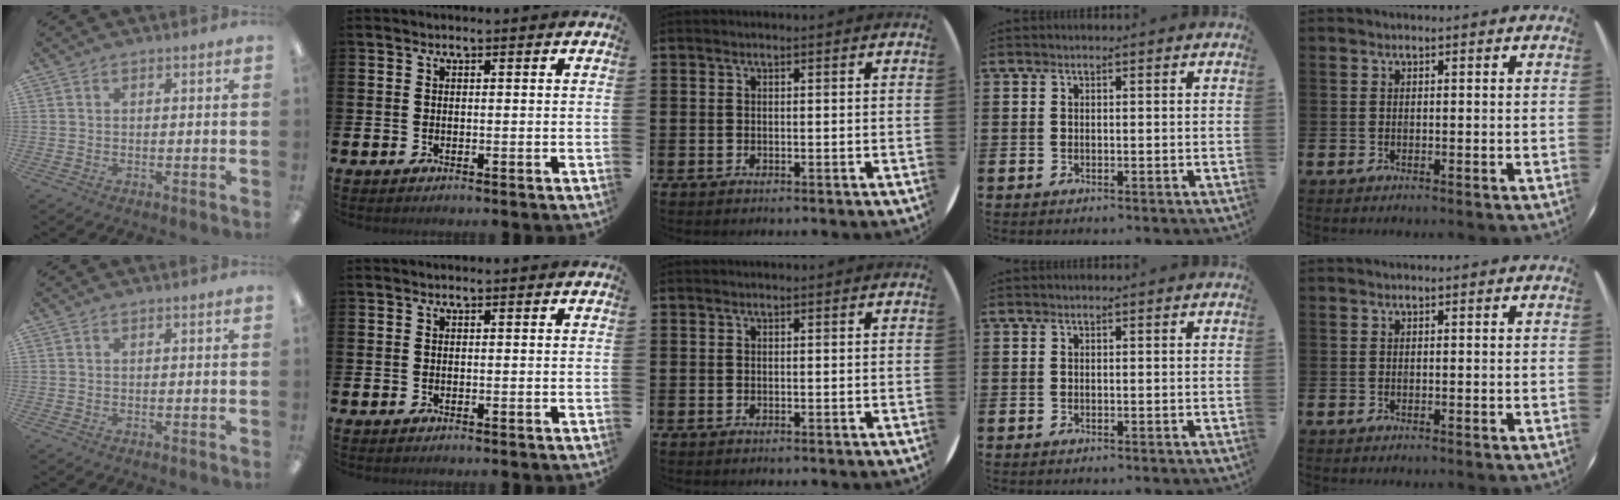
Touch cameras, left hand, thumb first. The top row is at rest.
{}